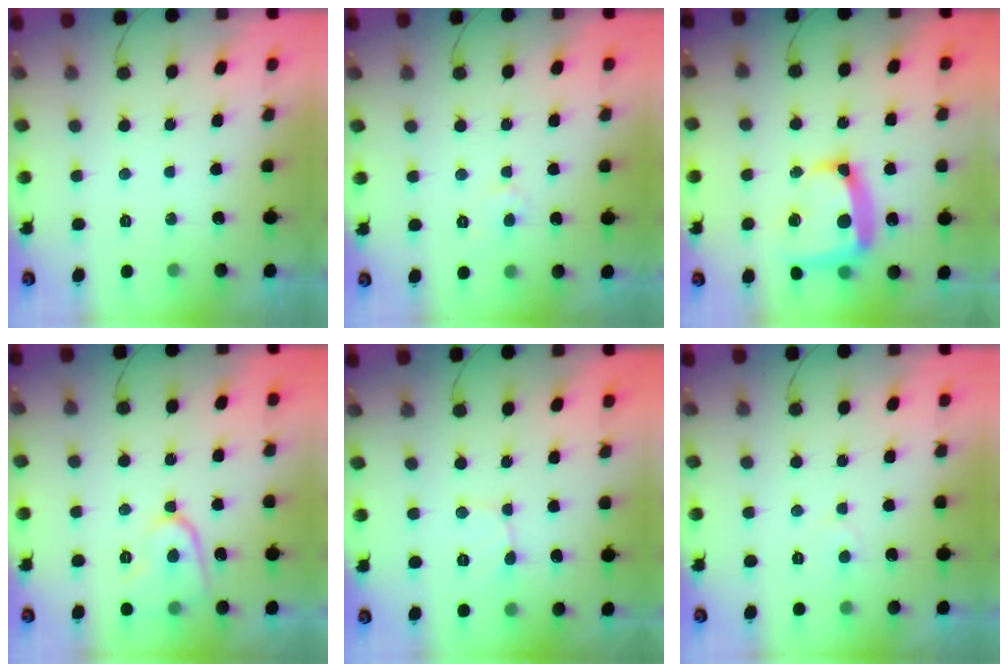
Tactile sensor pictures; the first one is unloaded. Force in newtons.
{"total": 2.5, "press": 2.5, "slide": 0.2}
{"total": 15.1, "press": 14.9, "slide": 2.4}
{"total": 10.4, "press": 10.4, "slide": 1.1}
{"total": 2.4, "press": 2.4, "slide": 0.3}
{"total": 2.8, "press": 2.8, "slide": 0.1}